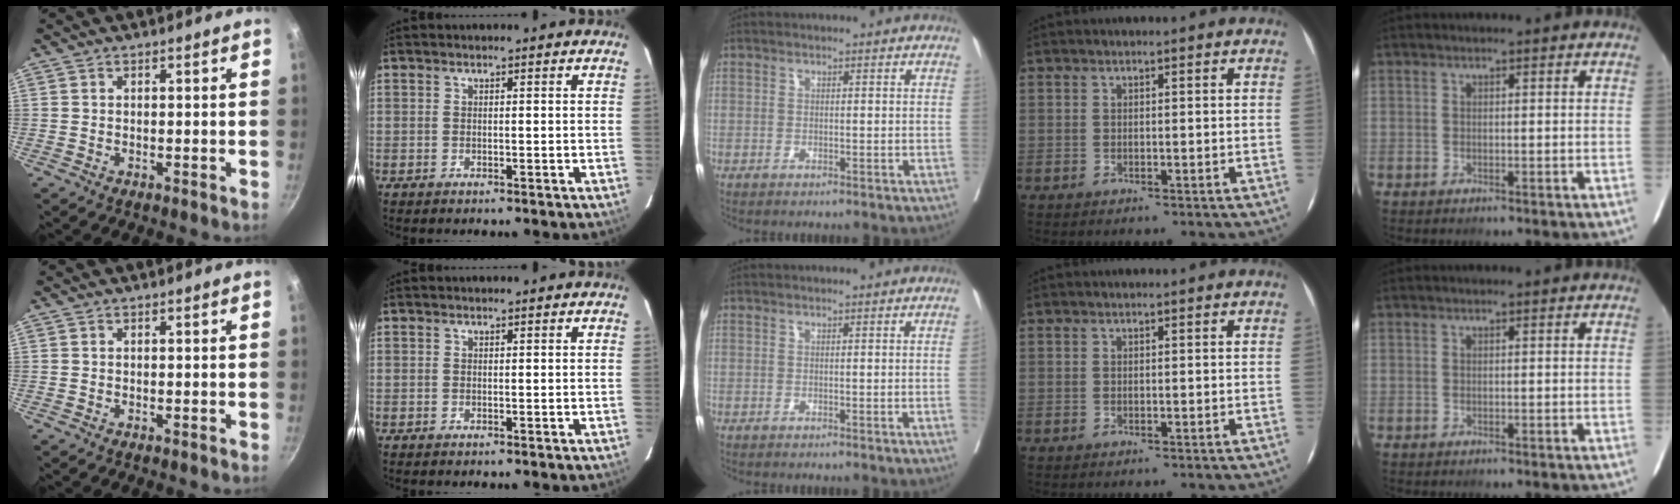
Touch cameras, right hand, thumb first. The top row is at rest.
{"middle": {"total": 0.9, "force": [-0.1, -0.2, 0.9], "torque": [-0.013, -0.002, -0.001]}}